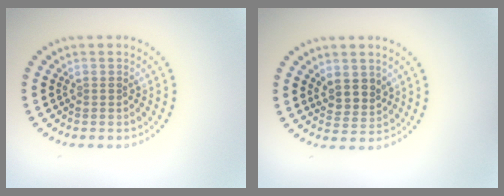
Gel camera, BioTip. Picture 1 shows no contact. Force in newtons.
{"total": 2.5, "press": 2.2, "slide": 1.1}